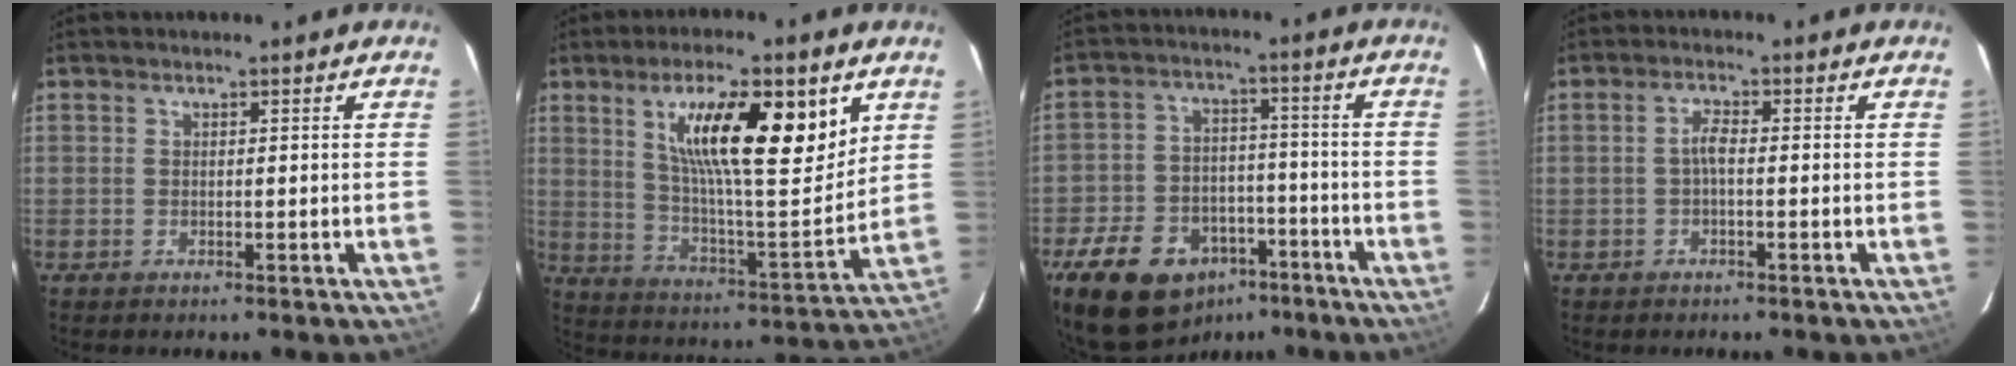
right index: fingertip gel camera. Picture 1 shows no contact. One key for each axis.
{"total": 19.9, "fx": 8.8, "fy": 5.1, "fz": 17.1, "tx": -0.269, "ty": 0.003, "tz": 0.149}
{"total": 18.4, "fx": -11.5, "fy": 11.5, "fz": 8.4, "tx": -0.204, "ty": 0.016, "tz": -0.166}
{"total": 2.0, "fx": -0.6, "fy": 0.5, "fz": 1.9, "tx": -0.038, "ty": 0.007, "tz": -0.012}